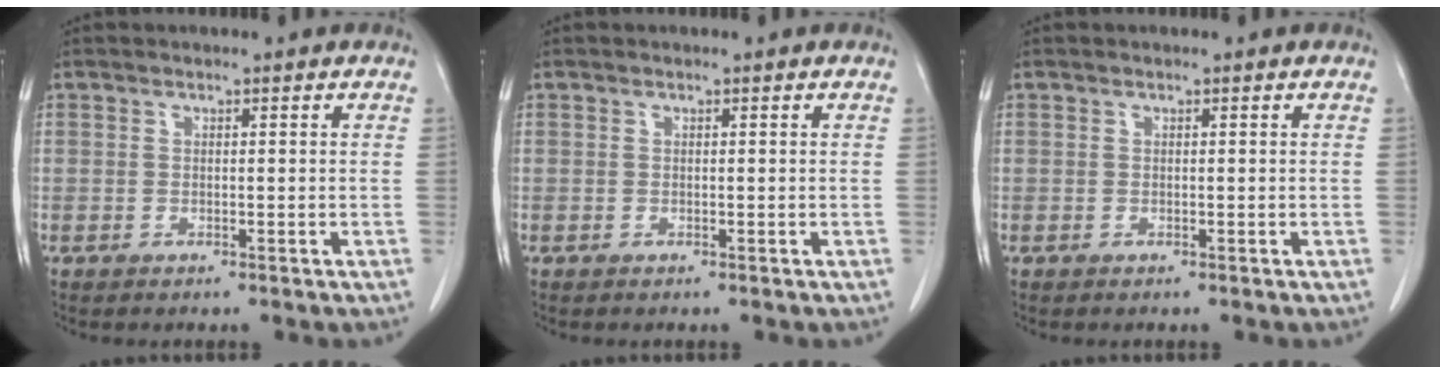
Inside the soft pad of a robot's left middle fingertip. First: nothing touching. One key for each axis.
{"total": 0.0}
{"total": 0.0}